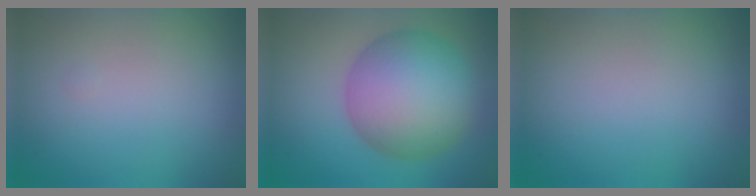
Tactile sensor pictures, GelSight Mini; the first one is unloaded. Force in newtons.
{"total": 10.0, "press": 10.0, "slide": 0.2}
{"total": 0.0}